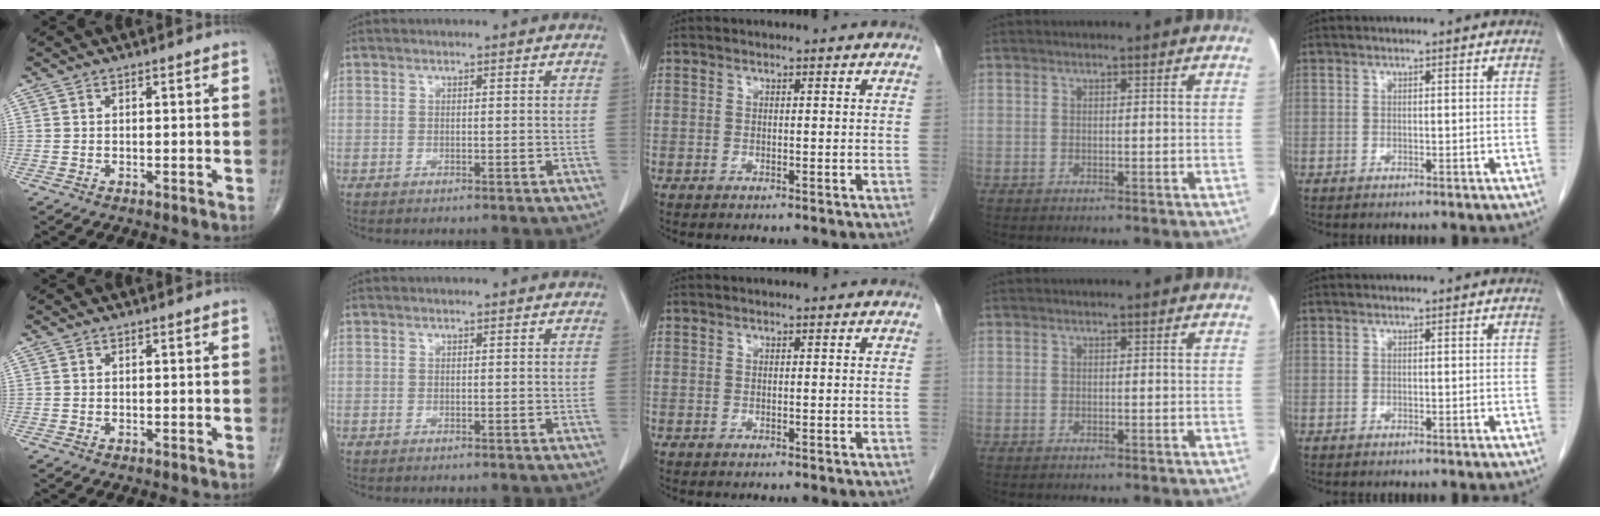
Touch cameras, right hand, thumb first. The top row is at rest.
{}